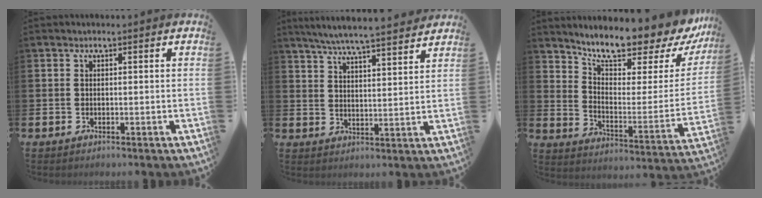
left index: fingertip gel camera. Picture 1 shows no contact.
{"total": 6.4, "force": [6.1, -0.1, 2.0], "torque": [-0.055, -0.037, 0.106]}
{"total": 9.8, "force": [9.0, 1.8, 3.4], "torque": [-0.082, -0.074, 0.149]}